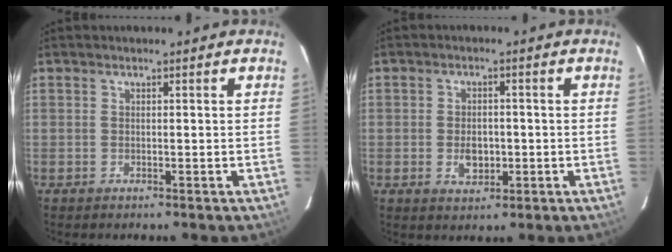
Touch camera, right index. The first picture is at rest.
{"total": 4.2, "force": [-0.9, 3.0, 2.8], "torque": [-0.048, 0.003, -0.009]}